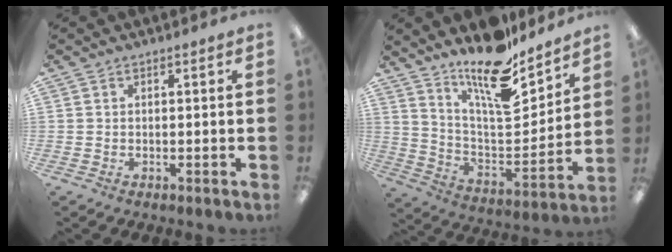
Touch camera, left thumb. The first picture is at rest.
{"total": 17.1, "force": [13.7, 5.0, 9.0], "torque": [-0.159, -0.110, 0.239]}